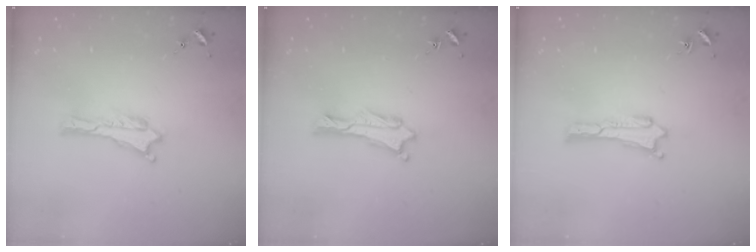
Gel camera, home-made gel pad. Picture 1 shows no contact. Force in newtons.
{"total": 0.6, "press": 0.6, "slide": 0.2}
{"total": 0.0}